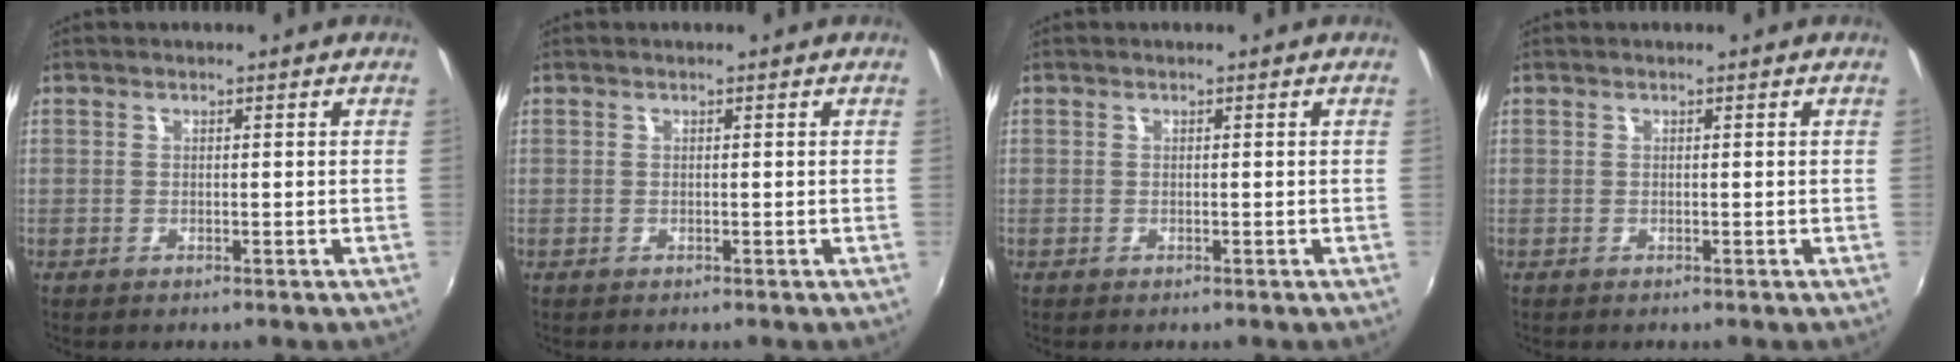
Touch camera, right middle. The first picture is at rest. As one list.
[{"total": 0.0}, {"total": 0.0}, {"total": 0.0}]